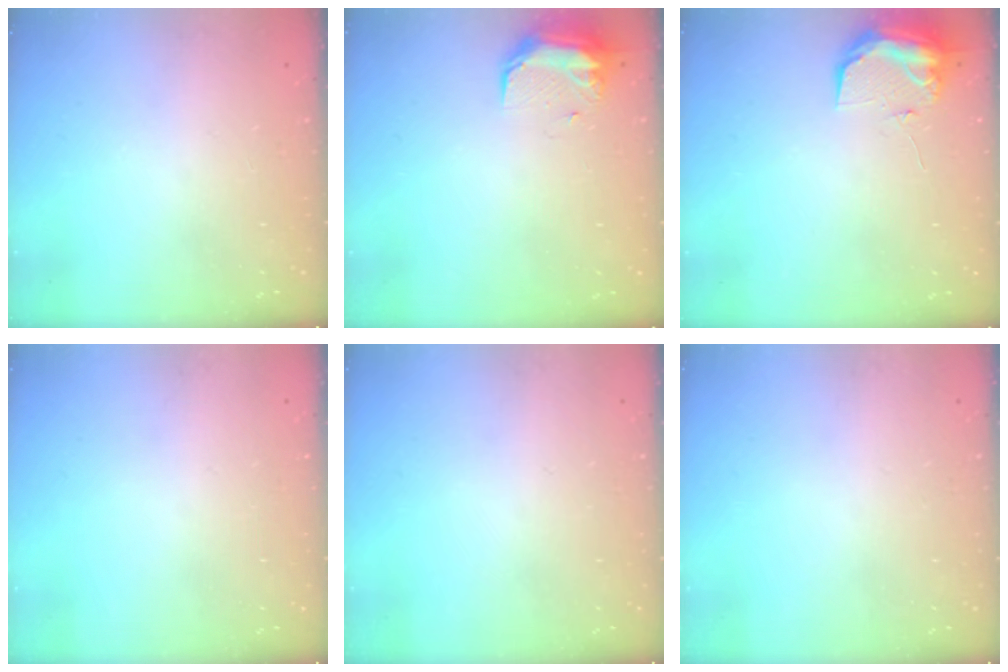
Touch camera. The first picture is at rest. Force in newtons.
{"total": 8.7, "press": 8.6, "slide": 1.3}
{"total": 9.4, "press": 9.3, "slide": 1.3}
{"total": 0.0}
{"total": 0.0}
{"total": 0.0}